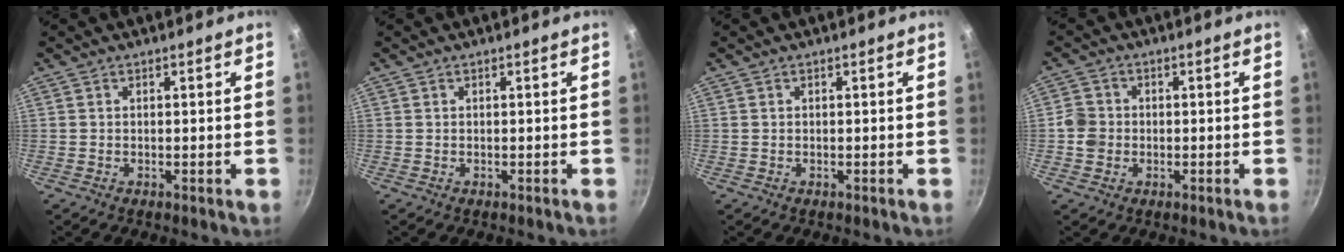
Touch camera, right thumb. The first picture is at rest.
{"total": 0.0}
{"total": 0.0}
{"total": 4.0, "force": [-0.7, 3.7, 1.5], "torque": [-0.015, 0.013, -0.020]}